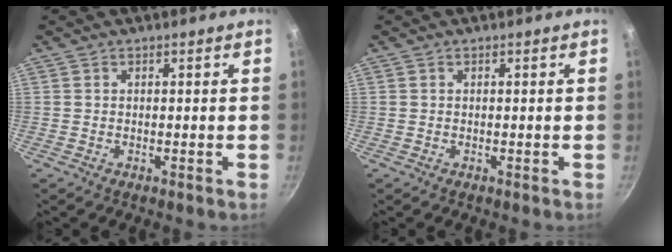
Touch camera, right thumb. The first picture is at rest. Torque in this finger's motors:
{"motor_torque": [0.01, 0.01, 0.03, 0.05, 0.00]}